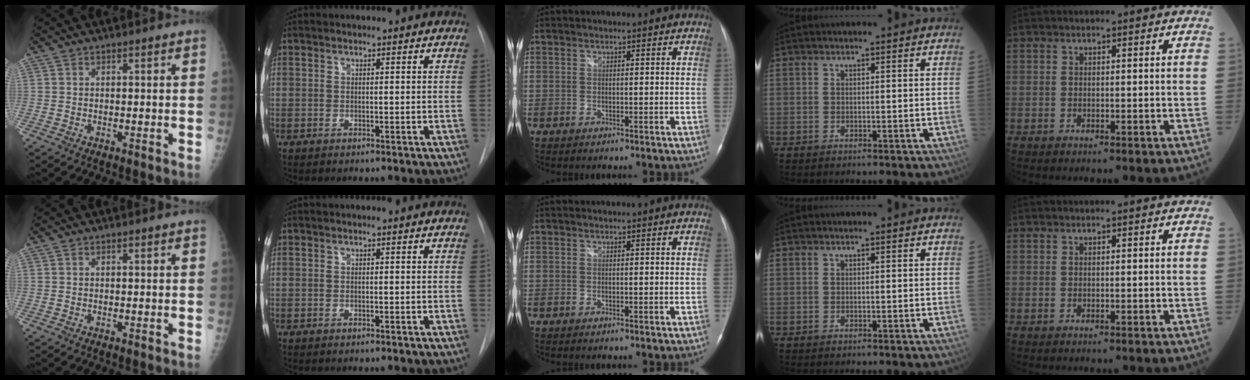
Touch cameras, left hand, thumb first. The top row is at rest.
{}